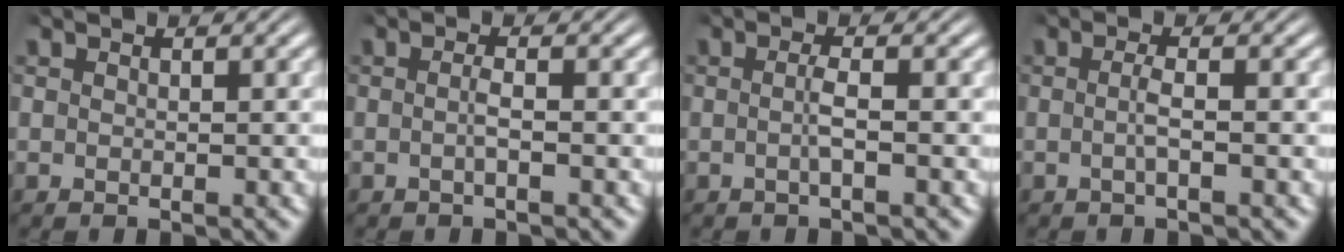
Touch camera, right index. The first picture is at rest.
{"total": 1.2, "force": [-0.7, -0.2, 1.0], "torque": [-0.021, -0.002, -0.013]}
{"total": 1.6, "force": [-0.7, -0.3, 1.4], "torque": [-0.028, -0.002, -0.013]}
{"total": 1.5, "force": [-0.7, -0.3, 1.3], "torque": [-0.028, -0.004, -0.011]}